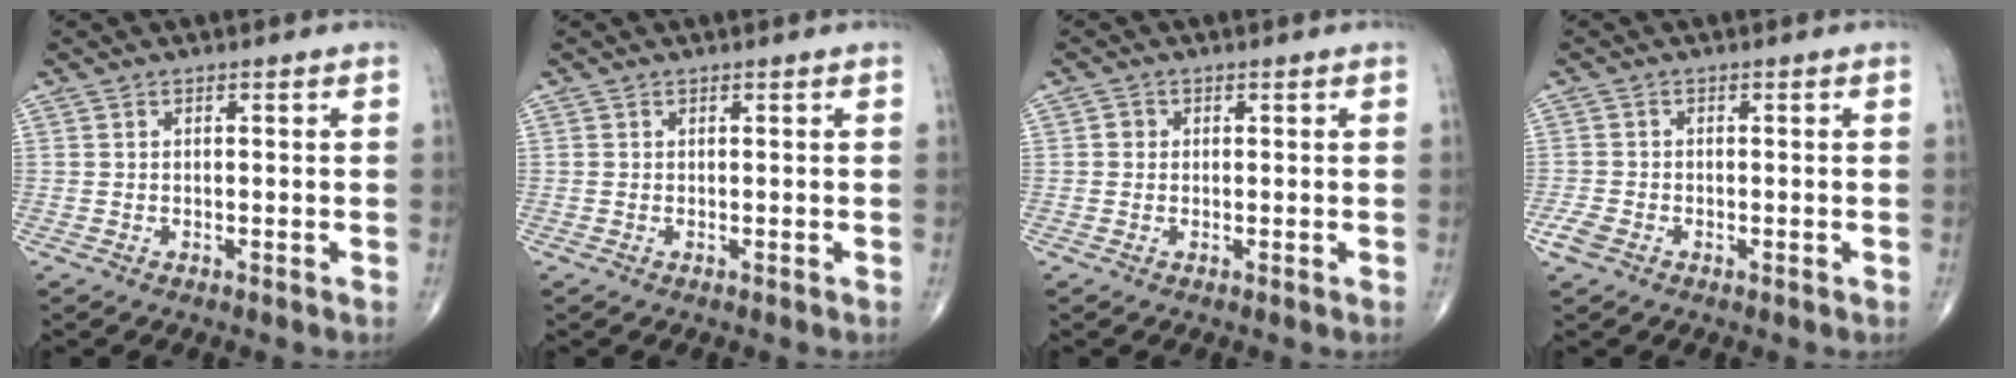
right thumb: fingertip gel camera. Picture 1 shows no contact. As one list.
[{"total": 0.0}, {"total": 1.3, "force": [0.0, 1.2, 0.4], "torque": [0.000, 0.003, -0.001]}, {"total": 2.7, "force": [-1.4, 1.8, 1.5], "torque": [-0.034, 0.004, -0.028]}]